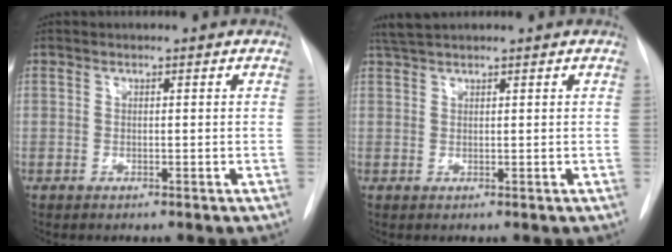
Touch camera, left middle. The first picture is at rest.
{"total": 2.9, "force": [2.7, 0.1, 1.2], "torque": [-0.027, 0.019, 0.054]}